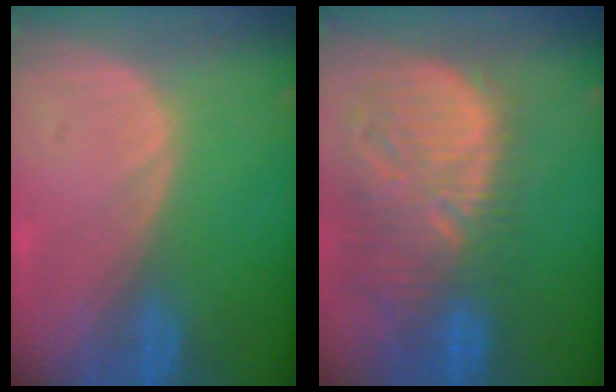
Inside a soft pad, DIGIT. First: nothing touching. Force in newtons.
{"total": 13.3, "press": 11.4, "slide": 6.8}